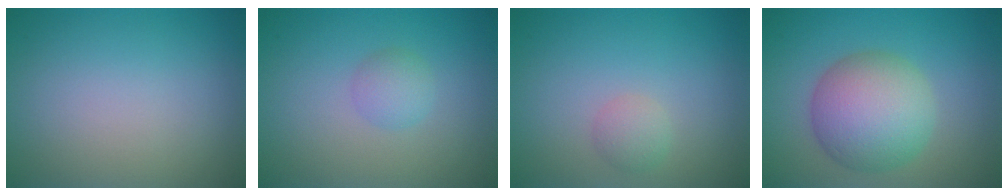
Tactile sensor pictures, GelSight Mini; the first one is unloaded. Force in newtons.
{"total": 1.7, "press": 1.7, "slide": 0.1}
{"total": 1.4, "press": 1.4, "slide": 0.1}
{"total": 7.3, "press": 7.3, "slide": 0.2}